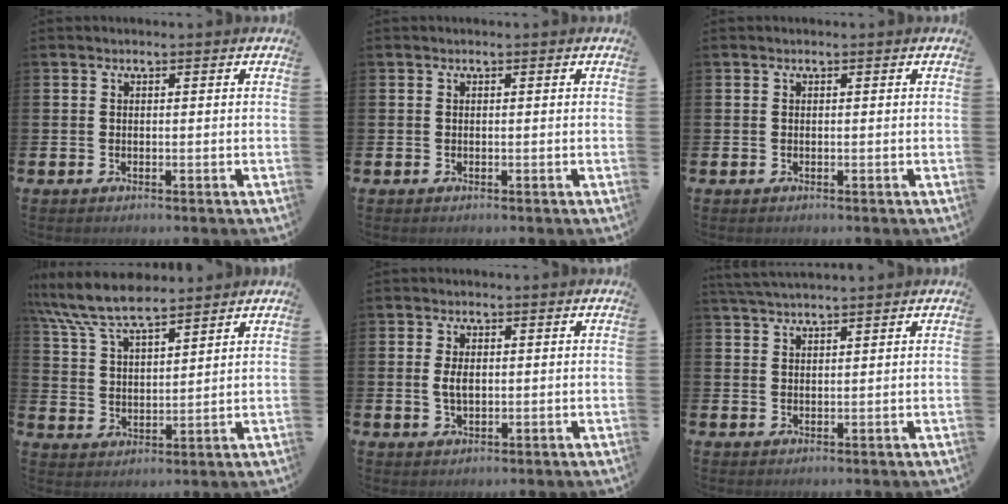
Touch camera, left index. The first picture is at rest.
{"total": 0.0}
{"total": 0.0}
{"total": 8.2, "force": [7.5, 1.6, 2.9], "torque": [-0.086, -0.030, 0.136]}
{"total": 2.7, "force": [0.3, 1.5, 2.3], "torque": [-0.036, 0.002, 0.002]}
{"total": 2.8, "force": [2.7, 0.0, 0.7], "torque": [-0.017, -0.008, 0.050]}